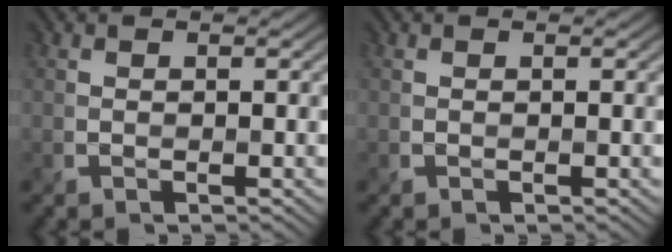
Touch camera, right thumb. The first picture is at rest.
{"total": 0.0}